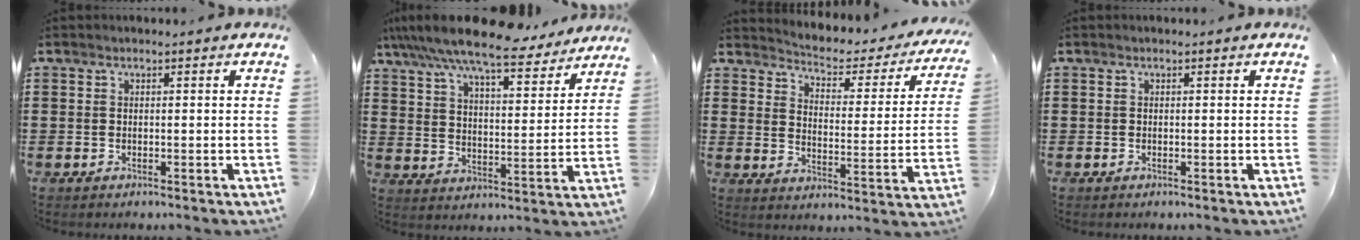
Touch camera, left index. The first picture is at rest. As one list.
[{"total": 9.9, "force": [8.7, 0.9, 4.6], "torque": [-0.122, -0.043, 0.150]}, {"total": 2.6, "force": [2.4, 0.7, 0.8], "torque": [-0.034, -0.027, 0.030]}, {"total": 0.0}]